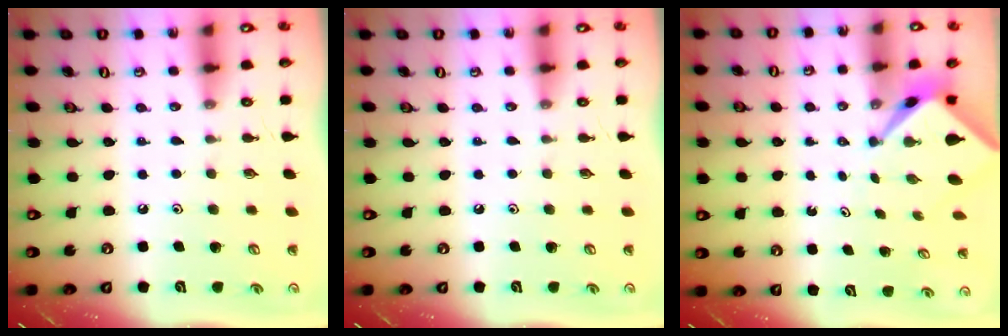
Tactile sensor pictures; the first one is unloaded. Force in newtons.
{"total": 0.0}
{"total": 2.7, "press": 2.7, "slide": 0.2}